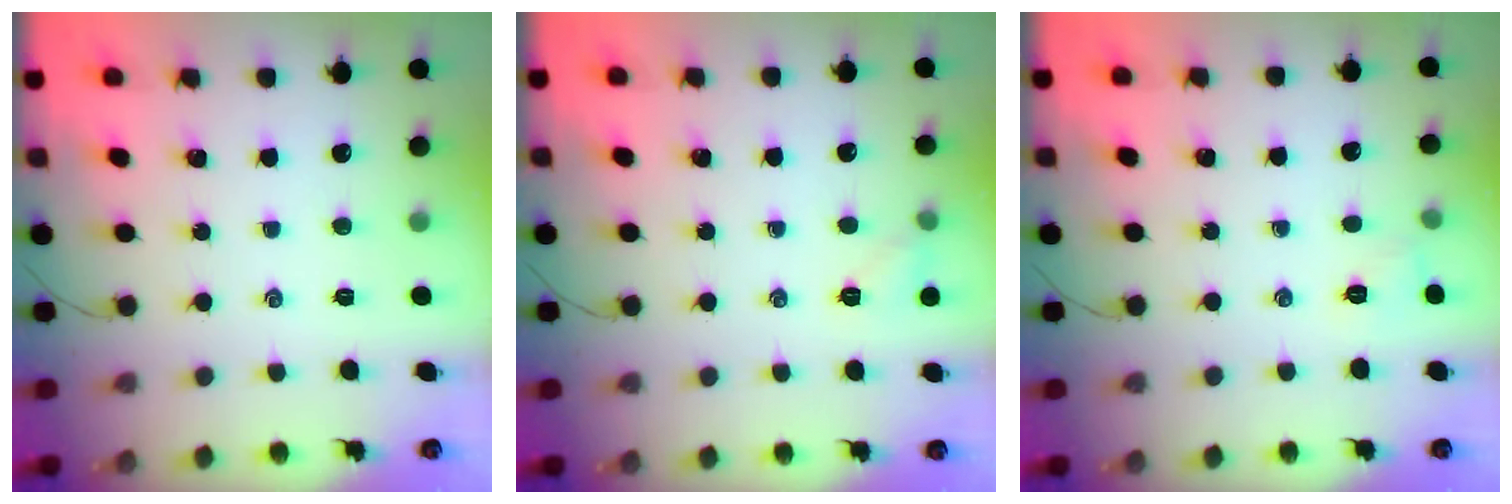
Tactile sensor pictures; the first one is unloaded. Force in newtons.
{"total": 5.7, "press": 5.5, "slide": 1.5}
{"total": 4.8, "press": 4.5, "slide": 1.5}